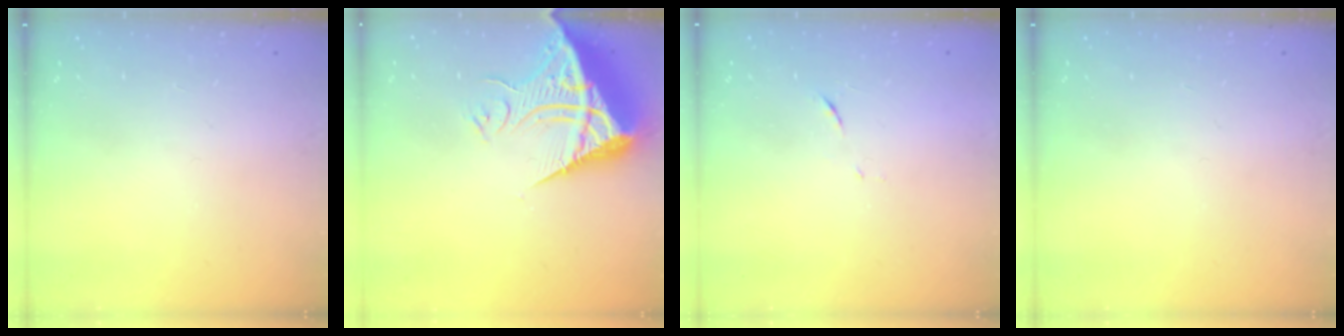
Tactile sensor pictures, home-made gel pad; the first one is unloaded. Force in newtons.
{"total": 13.9, "press": 13.9, "slide": 1.3}
{"total": 6.7, "press": 6.6, "slide": 0.6}
{"total": 0.0}